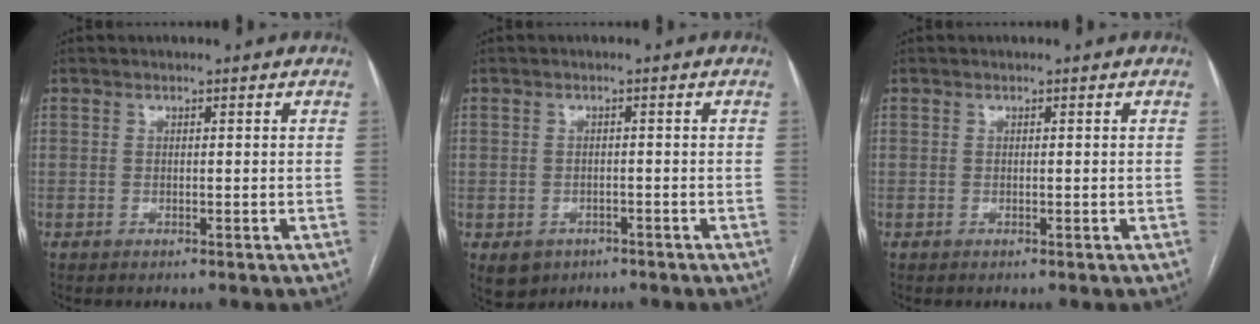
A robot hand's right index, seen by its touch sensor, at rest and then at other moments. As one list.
[{"total": 3.9, "force": [-2.2, 3.1, 0.9], "torque": [-0.010, 0.002, -0.027]}, {"total": 0.0}]